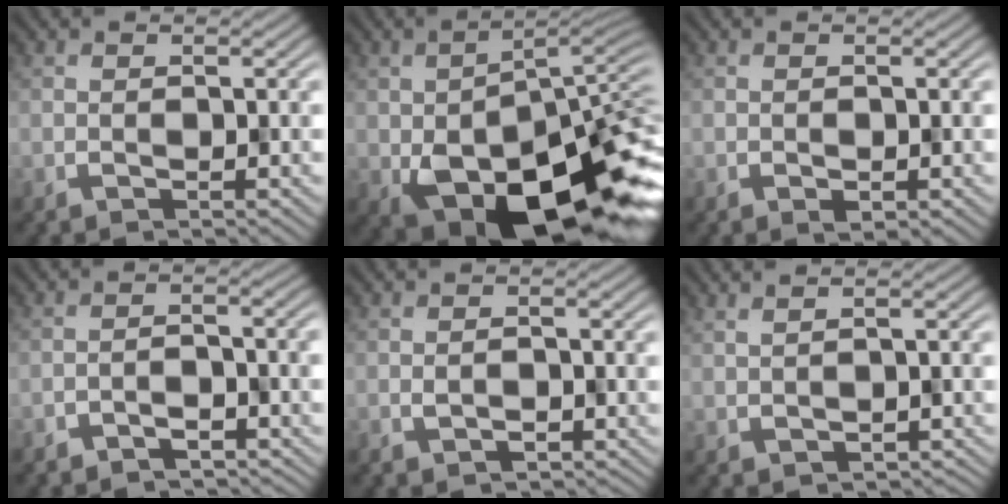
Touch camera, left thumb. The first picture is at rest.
{"total": 15.3, "force": [-5.7, 7.9, 11.8], "torque": [-0.179, -0.046, -0.083]}
{"total": 1.2, "force": [-0.6, 0.4, 0.9], "torque": [-0.022, -0.002, 0.003]}
{"total": 2.3, "force": [-2.2, 0.5, 0.5], "torque": [-0.011, -0.002, -0.033]}
{"total": 0.8, "force": [-0.3, 0.7, -0.1], "torque": [-0.011, -0.009, 0.000]}
{"total": 0.9, "force": [0.6, 0.5, 0.5], "torque": [-0.010, -0.003, 0.025]}